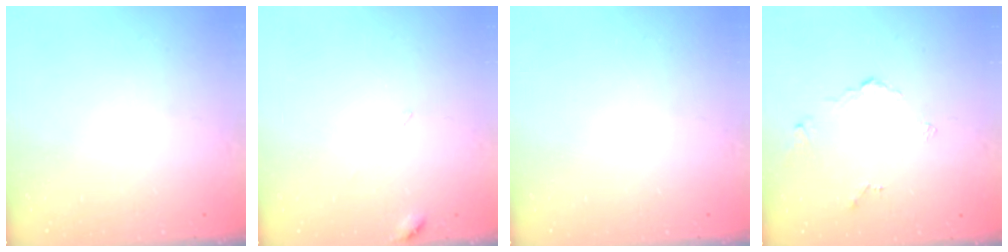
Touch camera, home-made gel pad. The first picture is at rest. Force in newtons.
{"total": 3.9, "press": 3.8, "slide": 0.4}
{"total": 0.0}
{"total": 2.6, "press": 2.6, "slide": 0.6}